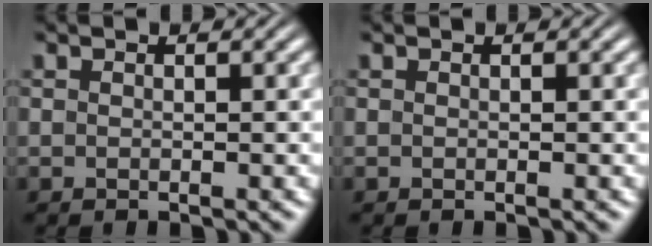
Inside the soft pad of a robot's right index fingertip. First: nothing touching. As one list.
[{"total": 0.0}]